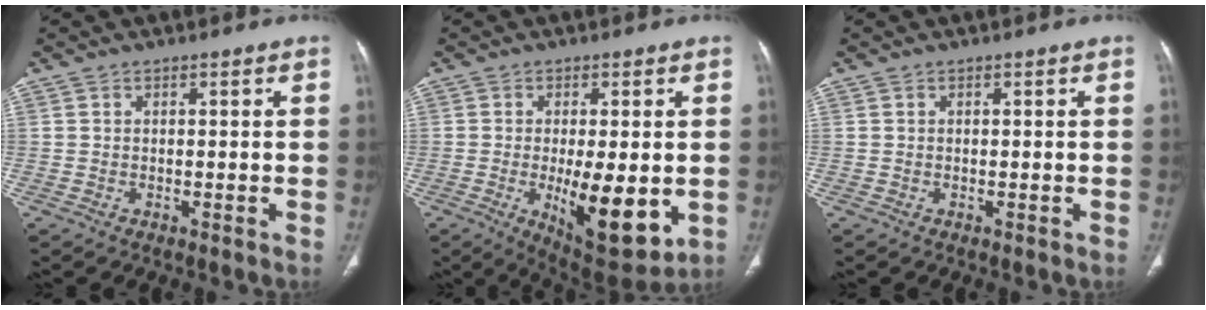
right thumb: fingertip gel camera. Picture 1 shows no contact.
{"total": 14.1, "force": [-2.6, 5.2, 12.8], "torque": [-0.176, -0.028, -0.027]}
{"total": 0.0}